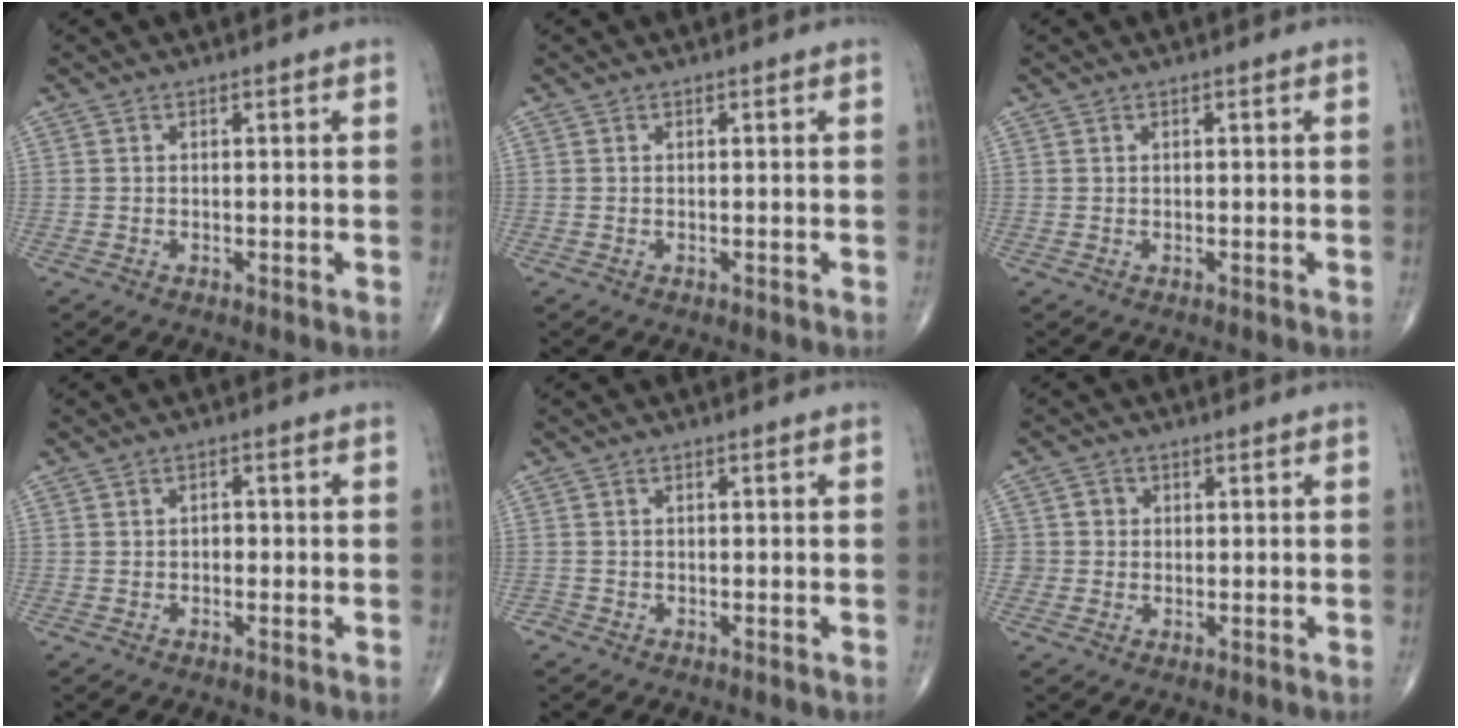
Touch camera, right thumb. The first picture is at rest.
{"total": 0.0}
{"total": 0.0}
{"total": 1.5, "force": [-0.4, 1.1, 0.9], "torque": [-0.003, 0.005, -0.012]}
{"total": 1.0, "force": [-0.8, 0.6, -0.1], "torque": [0.006, 0.001, -0.022]}
{"total": 2.9, "force": [-0.1, 2.9, 0.2], "torque": [0.023, 0.009, -0.005]}